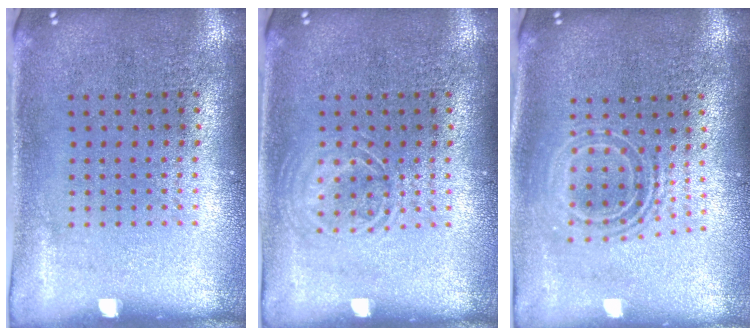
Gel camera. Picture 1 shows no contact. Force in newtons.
{"total": 1.7, "press": 1.7, "slide": 0.3}
{"total": 1.6, "press": 1.3, "slide": 1.0}